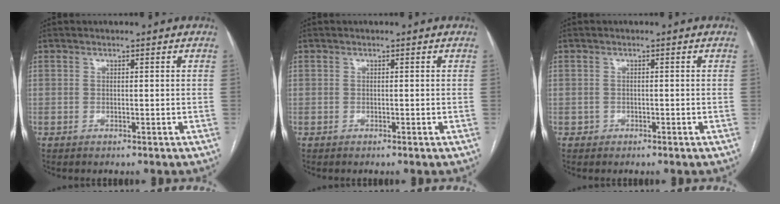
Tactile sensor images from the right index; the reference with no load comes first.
{"total": 0.0}
{"total": 1.0, "force": [-0.5, 0.9, -0.1], "torque": [0.001, 0.006, -0.010]}